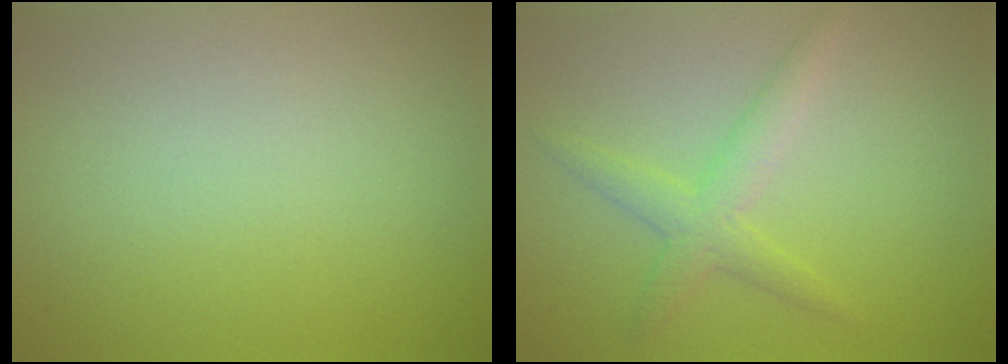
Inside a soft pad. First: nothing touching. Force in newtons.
{"total": 2.5, "press": 2.5, "slide": 0.1}